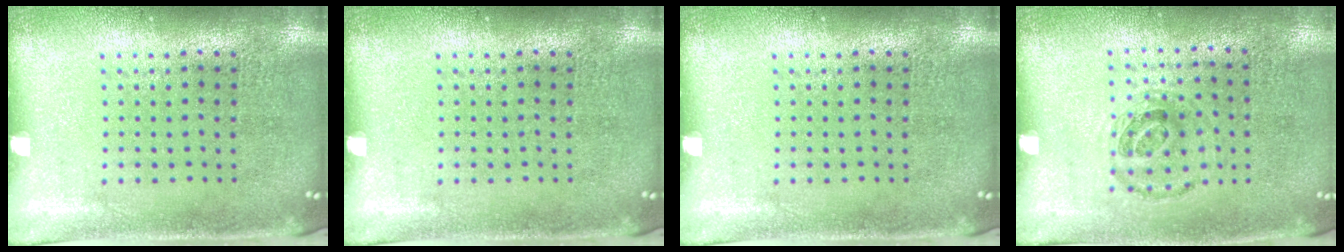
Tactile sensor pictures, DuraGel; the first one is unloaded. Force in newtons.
{"total": 0.0}
{"total": 0.0}
{"total": 0.9, "press": 0.7, "slide": 0.5}